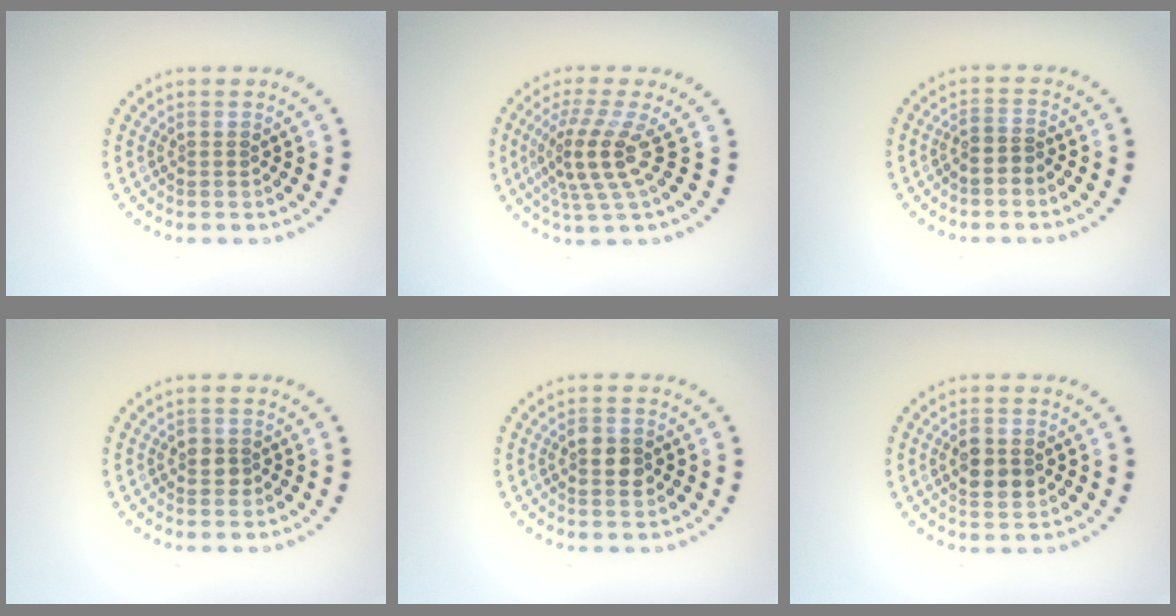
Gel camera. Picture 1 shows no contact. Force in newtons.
{"total": 4.0, "press": 2.8, "slide": 2.8}
{"total": 1.6, "press": 1.4, "slide": 0.8}
{"total": 1.3, "press": 1.3, "slide": 0.4}
{"total": 2.6, "press": 2.6, "slide": 0.1}
{"total": 3.2, "press": 3.2, "slide": 0.1}